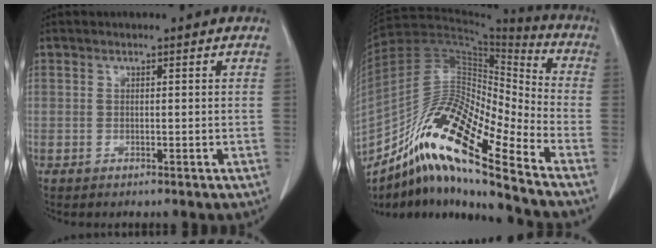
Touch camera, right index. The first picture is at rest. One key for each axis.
{"total": 19.4, "fx": -13.1, "fy": 2.5, "fz": 14.1, "tx": -0.281, "ty": 0.001, "tz": -0.237}